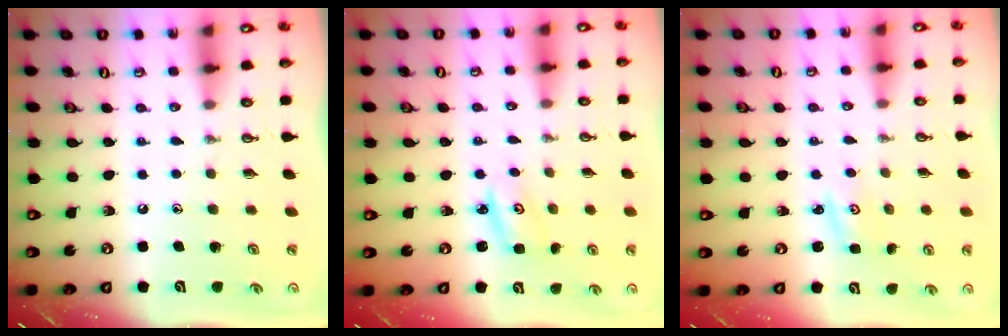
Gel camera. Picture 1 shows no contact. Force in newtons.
{"total": 2.8, "press": 2.8, "slide": 0.2}
{"total": 2.5, "press": 2.5, "slide": 0.4}